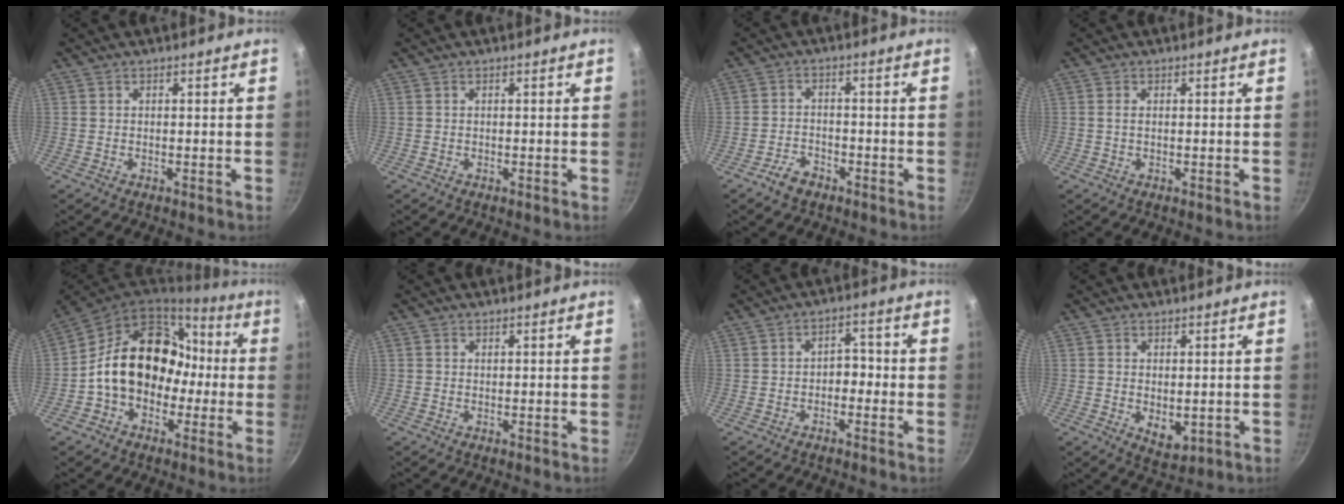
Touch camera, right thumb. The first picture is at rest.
{"total": 0.0}
{"total": 4.1, "force": [-2.8, 2.4, 1.7], "torque": [-0.022, 0.028, -0.049]}
{"total": 1.0, "force": [0.2, 0.4, 0.9], "torque": [-0.018, 0.001, 0.002]}
{"total": 19.7, "force": [-0.8, 15.2, 12.6], "torque": [-0.165, 0.068, -0.014]}
{"total": 0.0}
{"total": 3.4, "force": [-1.1, 2.4, 2.2], "torque": [-0.004, 0.019, -0.022]}
{"total": 4.7, "force": [-0.1, 3.0, 3.6], "torque": [-0.045, -0.014, 0.008]}